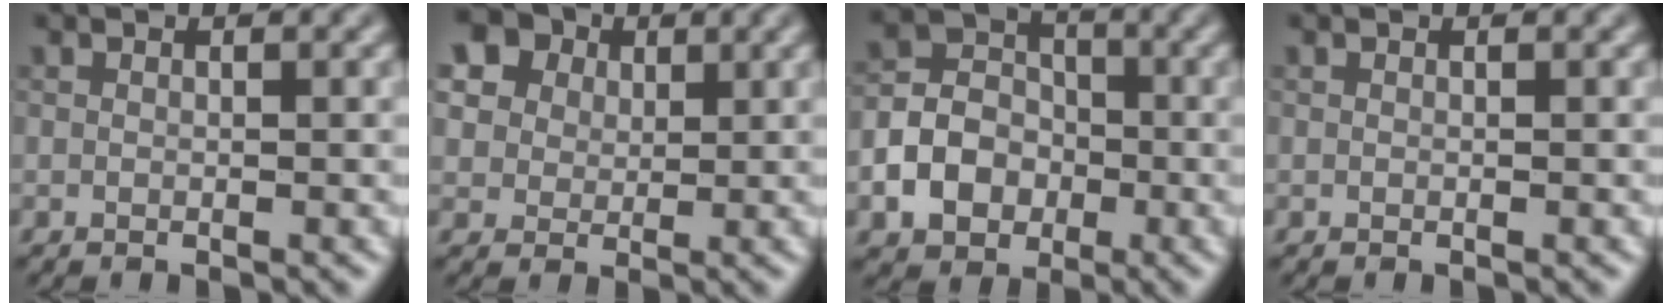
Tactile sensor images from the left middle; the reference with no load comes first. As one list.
[{"total": 11.0, "force": [5.5, 8.5, 4.3], "torque": [-0.123, 0.025, 0.087]}, {"total": 5.3, "force": [-1.9, 4.2, 2.7], "torque": [-0.049, 0.004, -0.044]}, {"total": 0.0}]